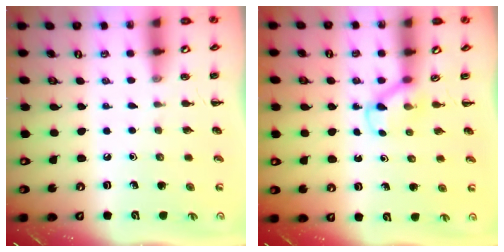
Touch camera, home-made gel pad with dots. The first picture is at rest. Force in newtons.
{"total": 3.6, "press": 3.4, "slide": 1.2}